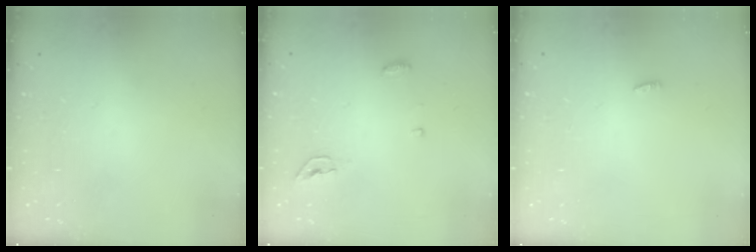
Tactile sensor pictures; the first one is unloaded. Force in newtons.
{"total": 4.5, "press": 4.2, "slide": 1.5}
{"total": 6.6, "press": 2.7, "slide": 6.1}